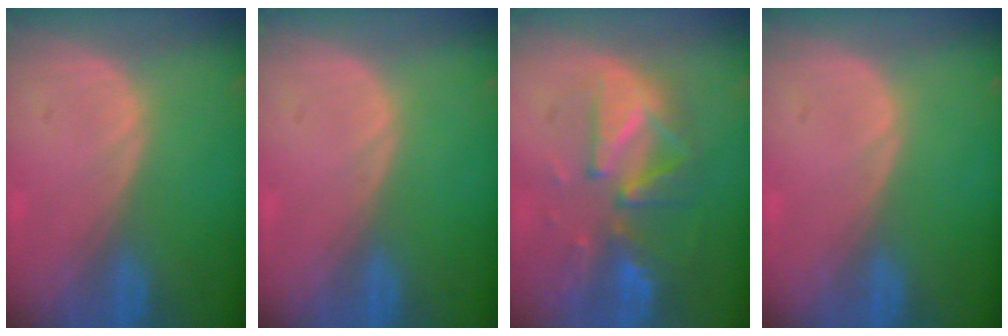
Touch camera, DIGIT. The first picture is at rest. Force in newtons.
{"total": 0.0}
{"total": 9.9, "press": 8.8, "slide": 4.7}
{"total": 0.0}